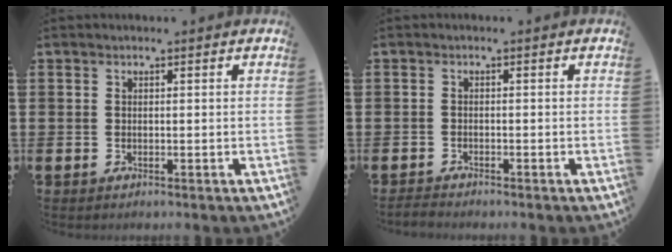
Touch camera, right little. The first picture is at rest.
{"total": 0.9, "force": [-0.9, 0.0, 0.1], "torque": [-0.005, -0.001, -0.019]}